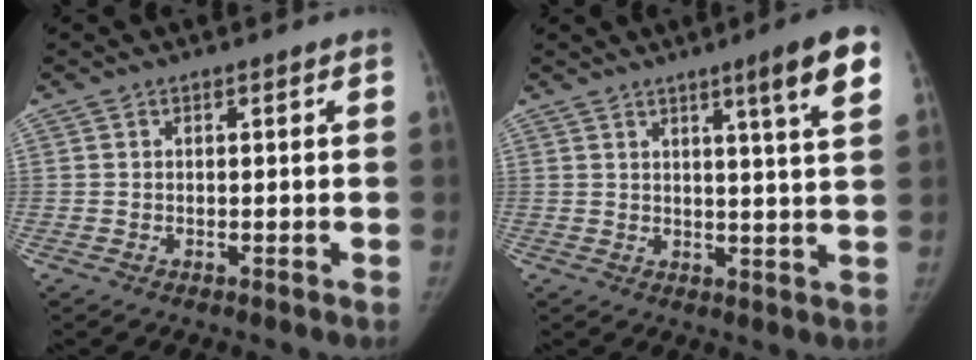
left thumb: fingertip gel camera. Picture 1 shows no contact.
{"total": 8.8, "force": [4.6, 0.1, 7.5], "torque": [-0.101, -0.024, 0.062]}